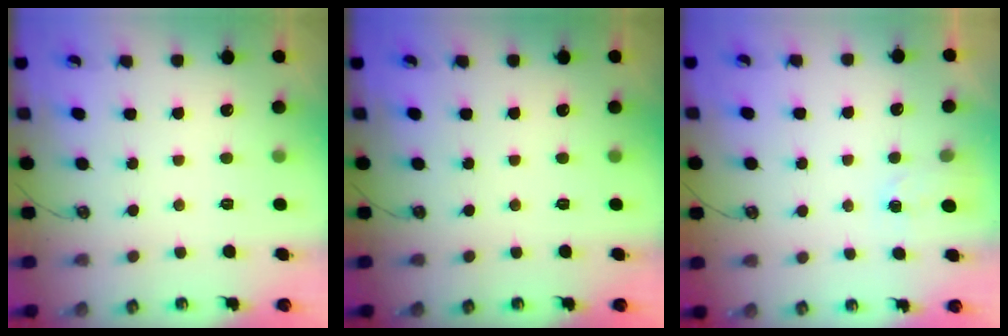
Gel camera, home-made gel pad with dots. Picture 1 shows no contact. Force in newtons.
{"total": 0.0}
{"total": 1.1, "press": 1.1, "slide": 0.3}